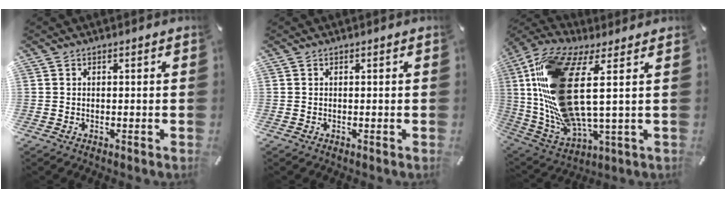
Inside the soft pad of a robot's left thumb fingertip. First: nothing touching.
{"total": 0.0}
{"total": 19.8, "force": [4.8, 7.2, 17.8], "torque": [-0.394, -0.027, 0.076]}